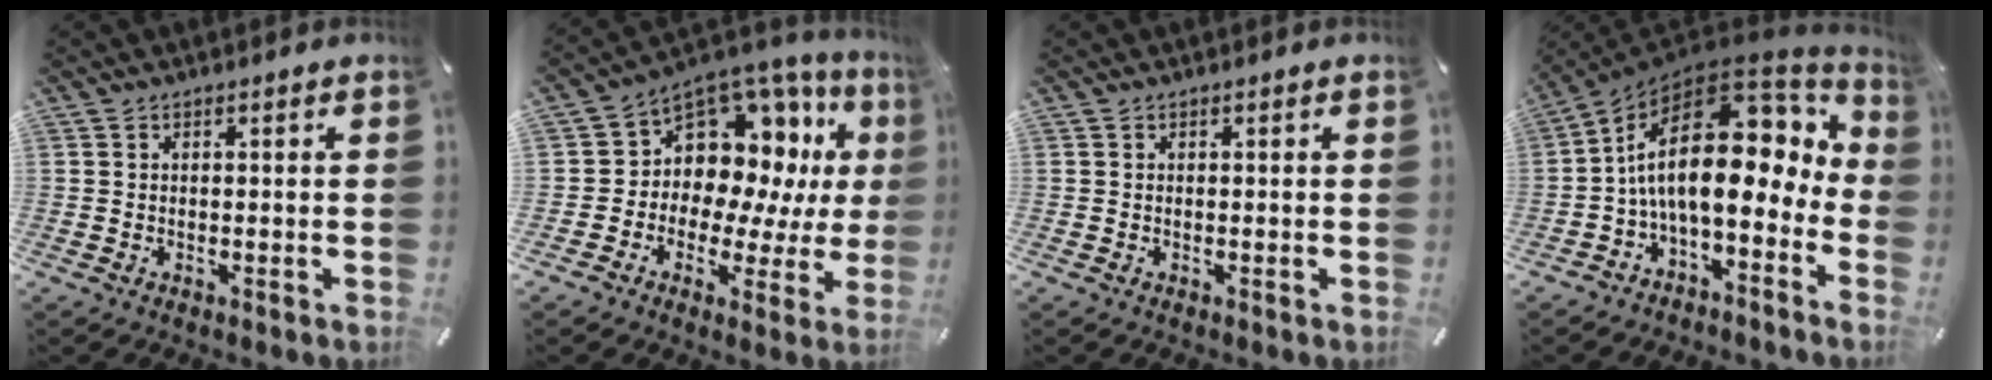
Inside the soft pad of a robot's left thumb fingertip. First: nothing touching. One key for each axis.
{"total": 10.4, "fx": 5.0, "fy": 8.2, "fz": 4.2, "tx": -0.068, "ty": -0.069, "tz": 0.095}
{"total": 0.0}
{"total": 19.9, "fx": 3.3, "fy": 9.8, "fz": 17.0, "tx": -0.308, "ty": -0.041, "tz": 0.054}